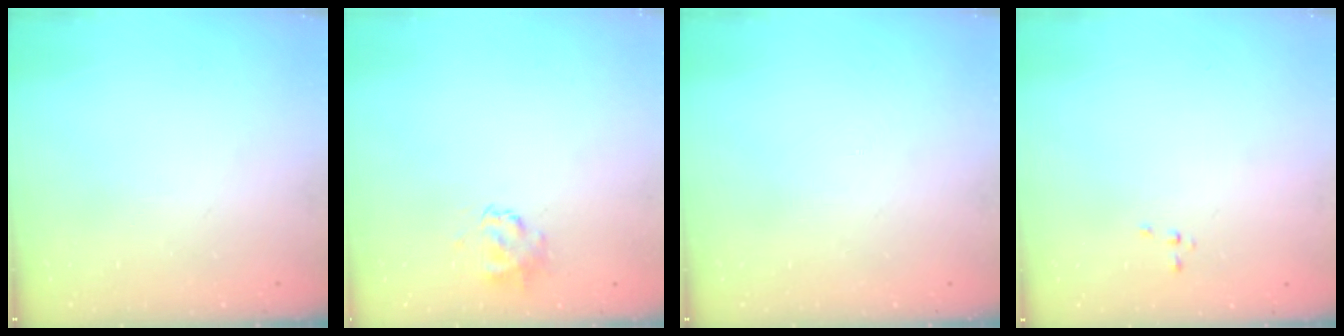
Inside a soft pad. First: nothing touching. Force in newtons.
{"total": 1.5, "press": 1.3, "slide": 0.6}
{"total": 0.0}
{"total": 0.0}